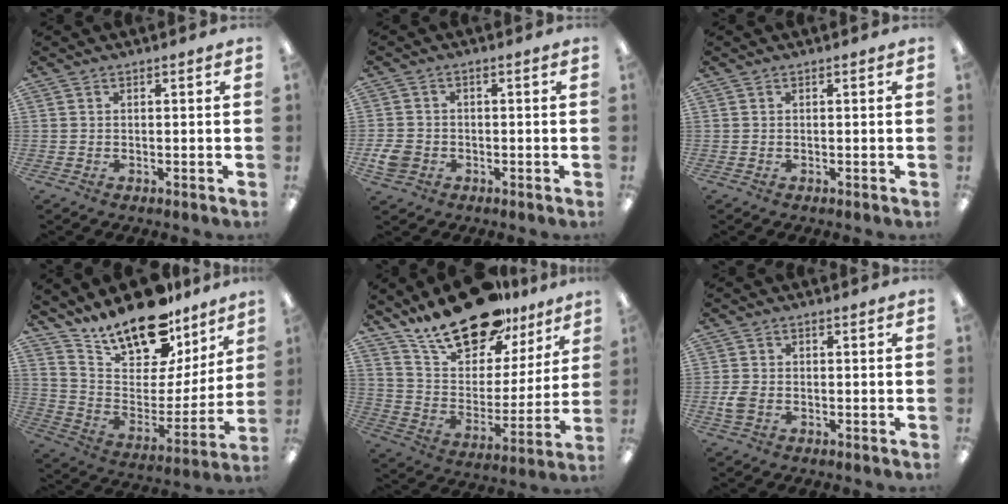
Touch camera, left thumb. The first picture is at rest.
{"total": 4.1, "force": [-1.5, 3.3, 1.9], "torque": [-0.041, 0.004, -0.028]}
{"total": 0.0}
{"total": 19.6, "force": [16.1, 8.1, 7.6], "torque": [-0.139, -0.119, 0.287]}
{"total": 21.1, "force": [16.7, 9.2, 9.0], "torque": [-0.160, -0.106, 0.297]}
{"total": 3.2, "force": [-0.8, 2.1, 2.3], "torque": [-0.052, 0.000, -0.017]}